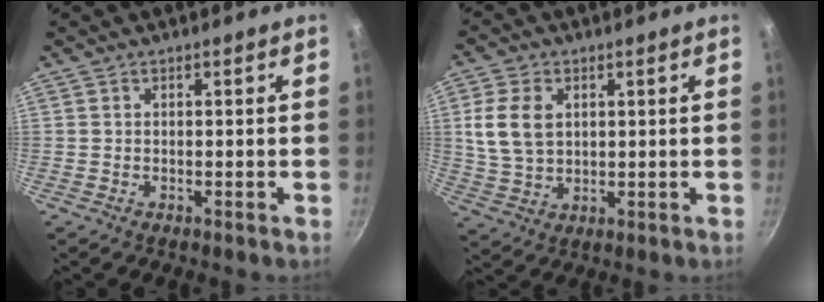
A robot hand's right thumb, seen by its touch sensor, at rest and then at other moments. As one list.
[{"total": 9.0, "force": [2.1, 6.3, 6.0], "torque": [-0.105, -0.008, 0.045]}]